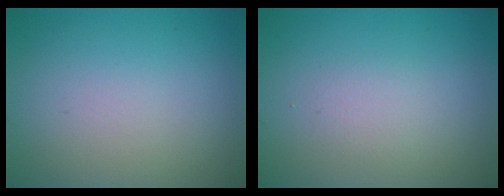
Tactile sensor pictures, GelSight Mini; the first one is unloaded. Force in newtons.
{"total": 1.3, "press": 1.3, "slide": 0.1}